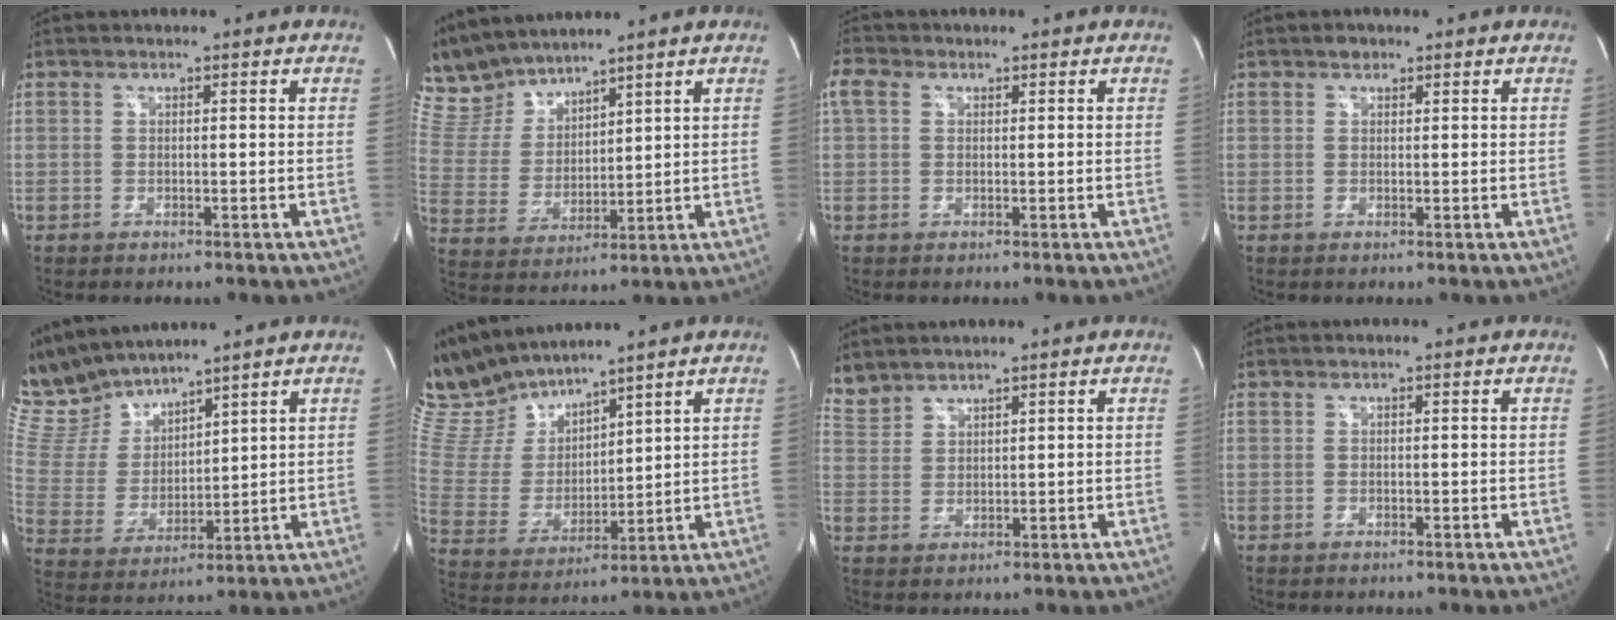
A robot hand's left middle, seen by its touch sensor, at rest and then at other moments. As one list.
[{"total": 9.6, "force": [9.2, 2.2, 1.7], "torque": [-0.061, 0.018, 0.203]}, {"total": 2.9, "force": [1.1, 2.2, 1.6], "torque": [-0.051, 0.023, 0.023]}, {"total": 1.0, "force": [0.7, 0.7, 0.3], "torque": [-0.005, 0.000, 0.009]}, {"total": 11.5, "force": [10.9, 2.4, 2.9], "torque": [-0.082, 0.014, 0.232]}, {"total": 12.6, "force": [11.8, 2.9, 3.3], "torque": [-0.090, 0.012, 0.252]}, {"total": 3.8, "force": [3.7, 0.8, 0.0], "torque": [-0.011, 0.015, 0.084]}, {"total": 0.0}]